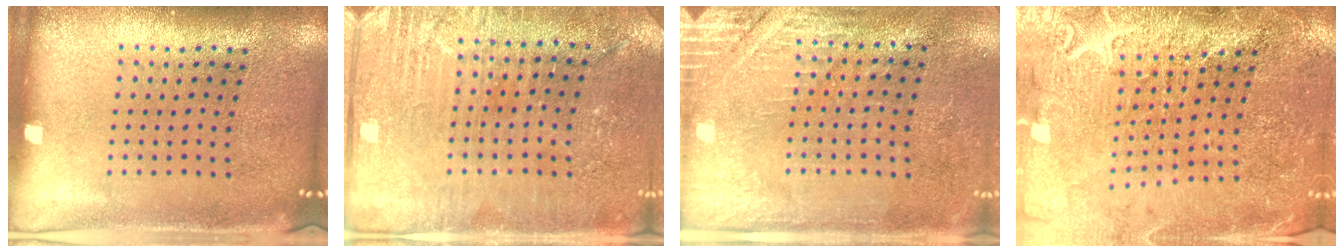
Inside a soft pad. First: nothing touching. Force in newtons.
{"total": 3.0, "press": 2.9, "slide": 0.5}
{"total": 2.8, "press": 2.7, "slide": 0.8}
{"total": 3.1, "press": 3.1, "slide": 0.5}